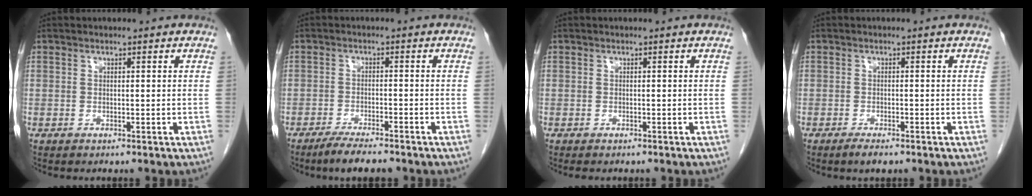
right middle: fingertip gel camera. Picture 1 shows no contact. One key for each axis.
{"total": 5.2, "fx": -4.3, "fy": 0.7, "fz": 2.8, "tx": -0.049, "ty": -0.011, "tz": -0.074}
{"total": 1.0, "fx": -0.9, "fy": 0.3, "fz": 0.4, "tx": -0.008, "ty": -0.003, "tz": -0.012}
{"total": 2.0, "fx": -1.5, "fy": 0.5, "fz": 1.3, "tx": -0.027, "ty": -0.004, "tz": -0.021}